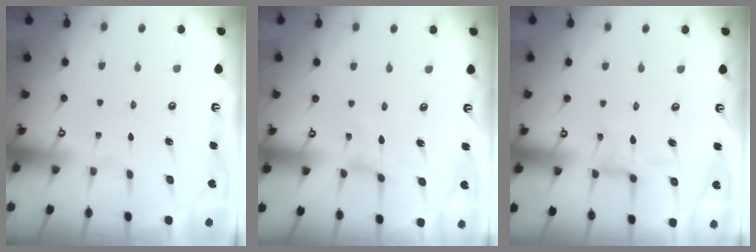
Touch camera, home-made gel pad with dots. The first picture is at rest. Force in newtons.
{"total": 0.0}
{"total": 2.4, "press": 2.3, "slide": 0.3}